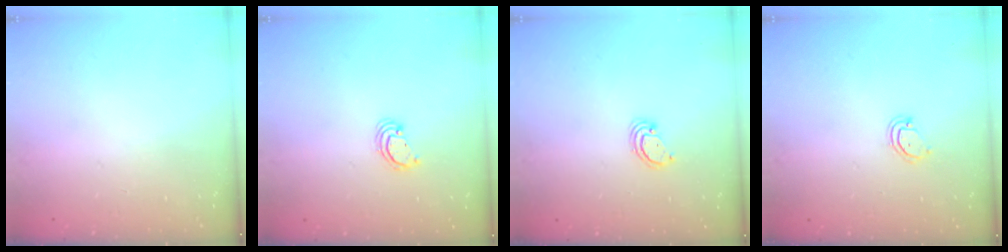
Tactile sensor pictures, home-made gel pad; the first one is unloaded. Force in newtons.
{"total": 2.2, "press": 2.2, "slide": 0.2}
{"total": 2.3, "press": 2.3, "slide": 0.2}
{"total": 3.6, "press": 3.6, "slide": 0.2}